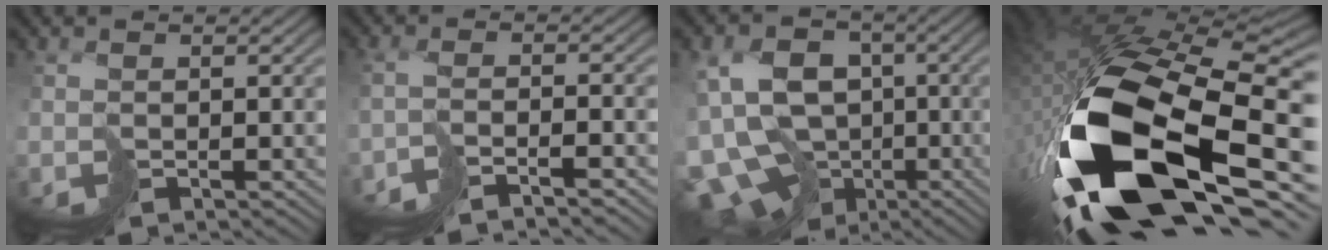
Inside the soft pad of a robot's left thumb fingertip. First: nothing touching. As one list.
[{"total": 4.2, "force": [-3.7, -0.7, 1.8], "torque": [-0.028, 0.007, -0.064]}, {"total": 15.3, "force": [-5.3, 11.1, 9.0], "torque": [-0.209, -0.012, -0.068]}, {"total": 19.8, "force": [-5.9, 9.9, 16.1], "torque": [-0.360, -0.060, -0.077]}]